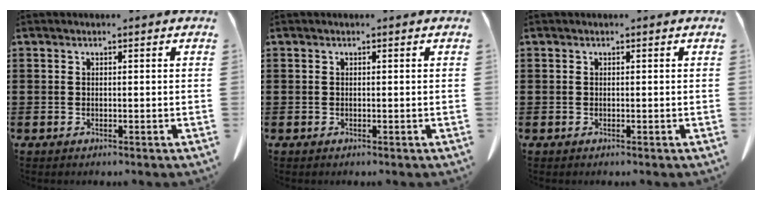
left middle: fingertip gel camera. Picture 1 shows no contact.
{"total": 0.0}
{"total": 0.0}